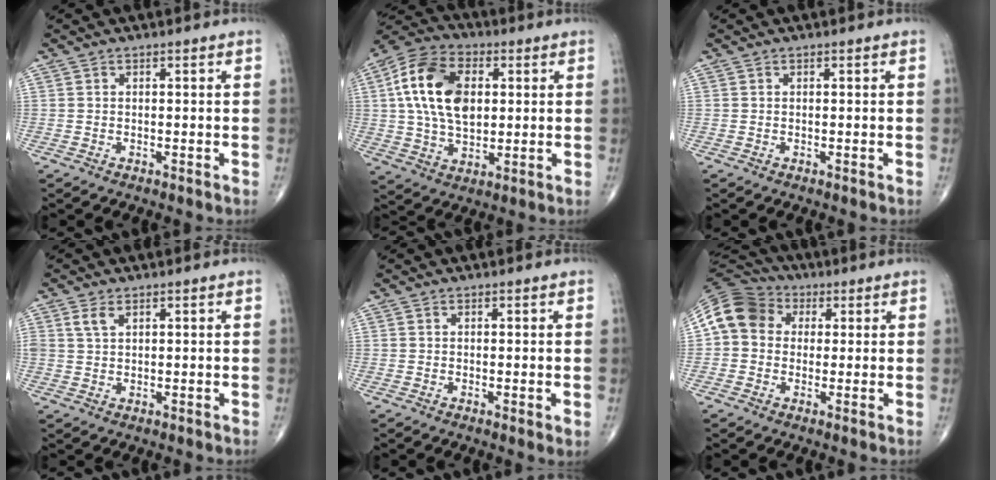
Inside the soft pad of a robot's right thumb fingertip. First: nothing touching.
{"total": 16.3, "force": [2.8, 10.1, 12.5], "torque": [-0.223, 0.008, 0.045]}
{"total": 0.0}
{"total": 2.6, "force": [1.4, 1.3, 1.7], "torque": [-0.037, 0.003, 0.032]}
{"total": 1.5, "force": [0.0, 0.3, 1.5], "torque": [-0.026, -0.007, 0.000]}
{"total": 11.4, "force": [2.1, 9.6, 5.8], "torque": [-0.098, 0.028, 0.024]}